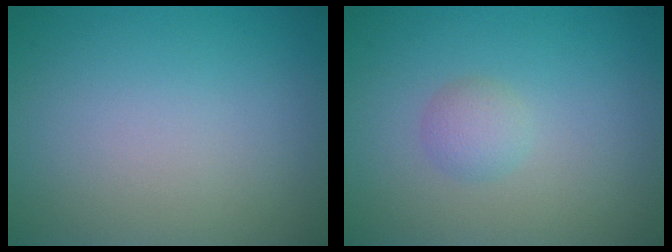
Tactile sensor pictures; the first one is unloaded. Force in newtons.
{"total": 1.5, "press": 1.5, "slide": 0.0}